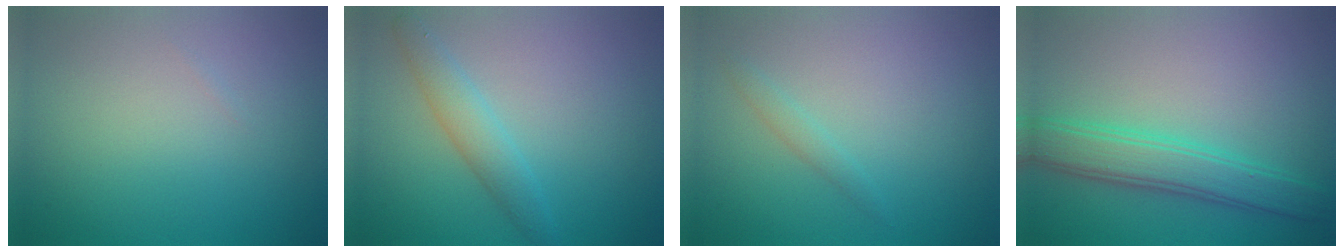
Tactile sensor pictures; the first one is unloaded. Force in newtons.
{"total": 2.6, "press": 2.6, "slide": 0.1}
{"total": 1.0, "press": 1.0, "slide": 0.0}
{"total": 4.6, "press": 4.6, "slide": 0.0}